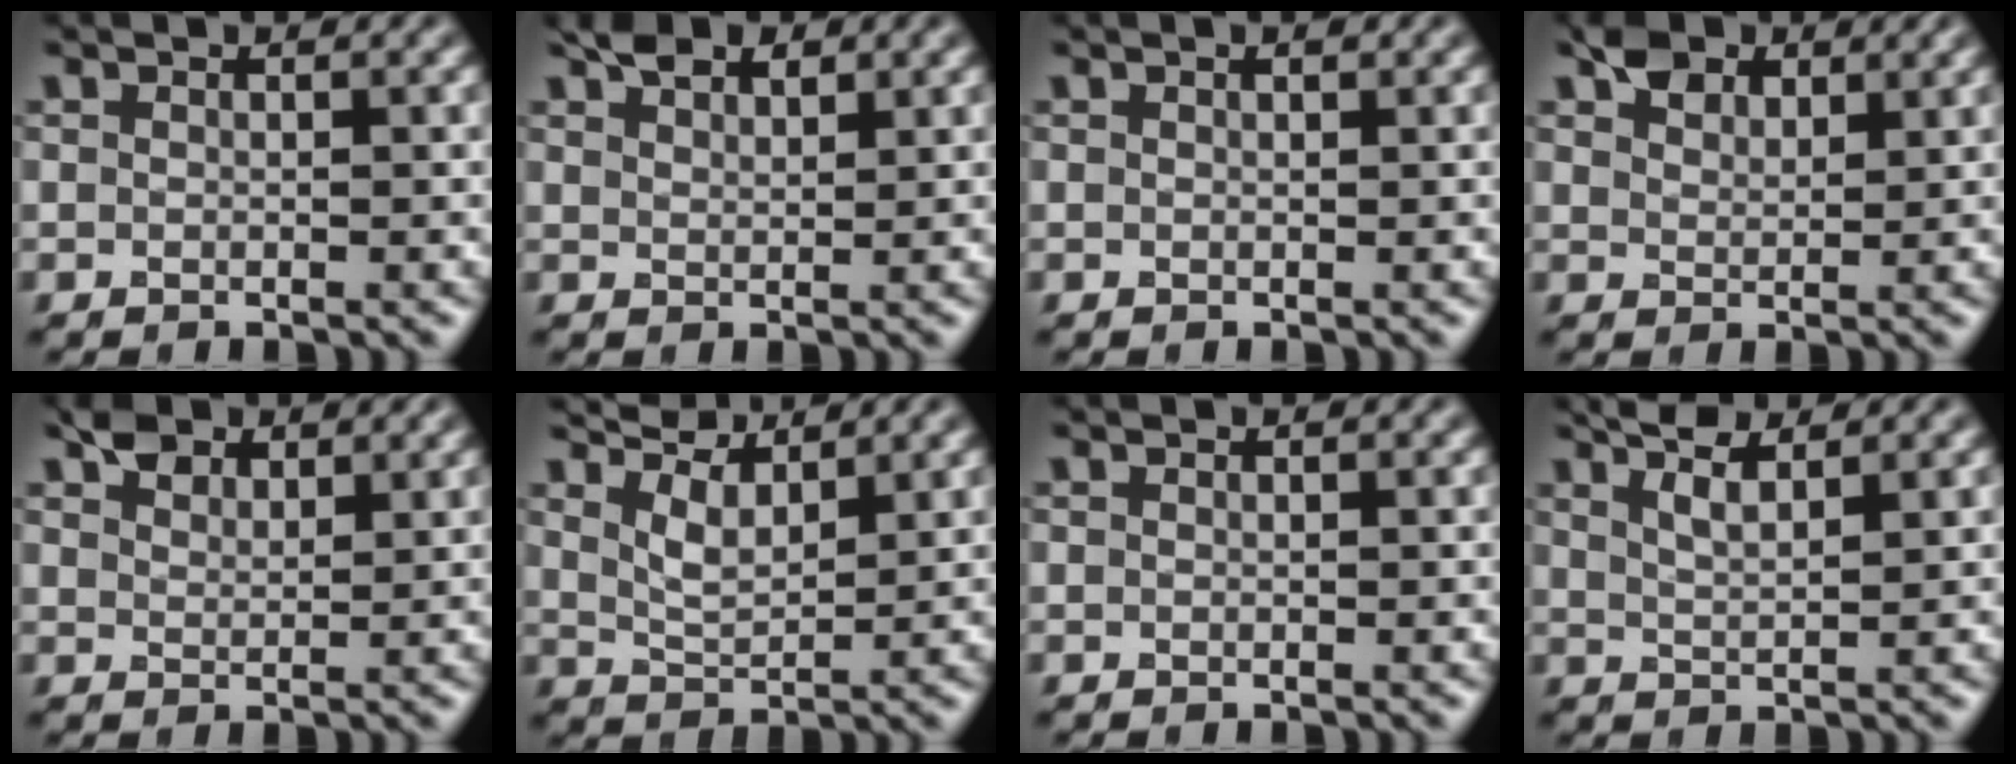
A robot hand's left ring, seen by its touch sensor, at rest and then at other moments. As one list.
[{"total": 2.5, "force": [2.0, 1.0, 1.2], "torque": [-0.018, 0.005, 0.037]}, {"total": 0.6, "force": [0.4, 0.1, 0.4], "torque": [-0.007, 0.002, 0.006]}, {"total": 3.0, "force": [2.2, 1.7, 1.1], "torque": [-0.025, 0.005, 0.039]}, {"total": 2.7, "force": [2.1, 1.4, 0.9], "torque": [-0.018, 0.005, 0.039]}, {"total": 4.0, "force": [3.4, 1.1, 1.8], "torque": [-0.050, 0.005, 0.061]}, {"total": 0.0}, {"total": 4.0, "force": [2.9, 1.1, 2.5], "torque": [-0.028, 0.016, 0.035]}]